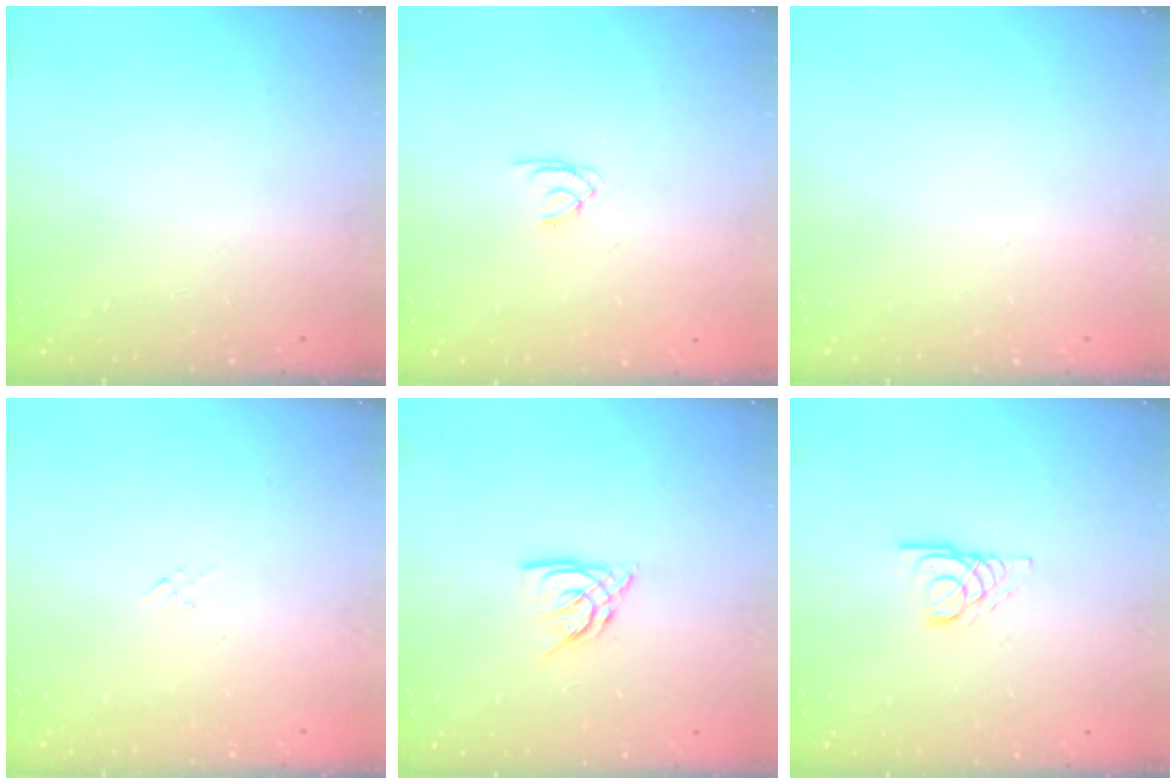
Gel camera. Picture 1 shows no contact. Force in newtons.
{"total": 1.5, "press": 1.4, "slide": 0.2}
{"total": 0.0}
{"total": 1.3, "press": 1.3, "slide": 0.4}
{"total": 6.8, "press": 6.8, "slide": 0.5}
{"total": 4.1, "press": 4.1, "slide": 0.4}